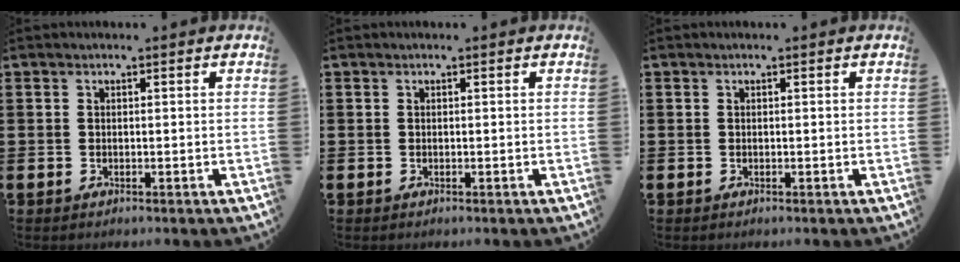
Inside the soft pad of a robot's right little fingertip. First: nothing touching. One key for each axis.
{"total": 0.0}
{"total": 0.0}